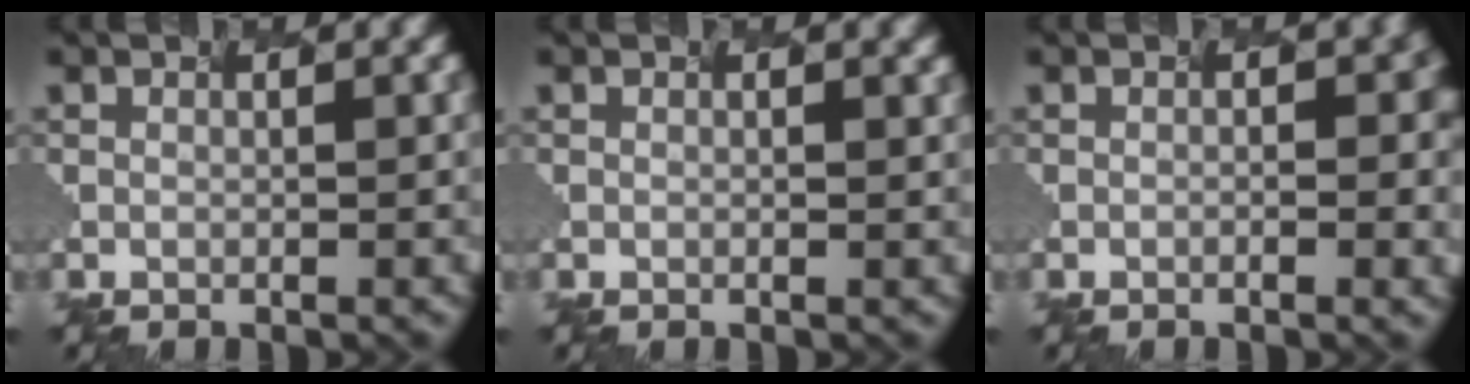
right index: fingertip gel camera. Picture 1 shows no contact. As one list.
[{"total": 0.6, "force": [0.4, 0.4, 0.3], "torque": [0.004, 0.004, -0.015]}, {"total": 1.4, "force": [-0.4, -0.1, 1.3], "torque": [-0.019, 0.004, 0.004]}]